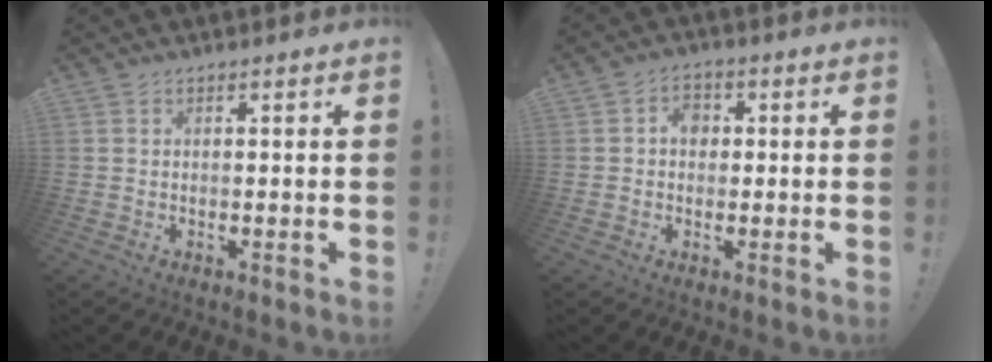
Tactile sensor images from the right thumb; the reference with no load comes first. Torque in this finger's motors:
{"motor_torque": [0.66, 0.76, 0.08, -0.03, 0.00]}